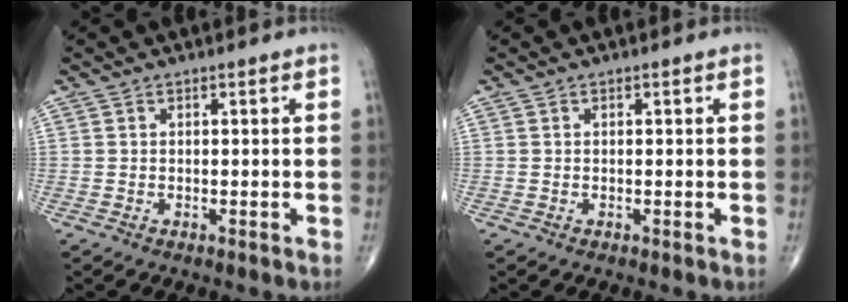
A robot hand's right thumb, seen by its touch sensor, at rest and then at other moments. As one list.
[{"total": 0.0}]